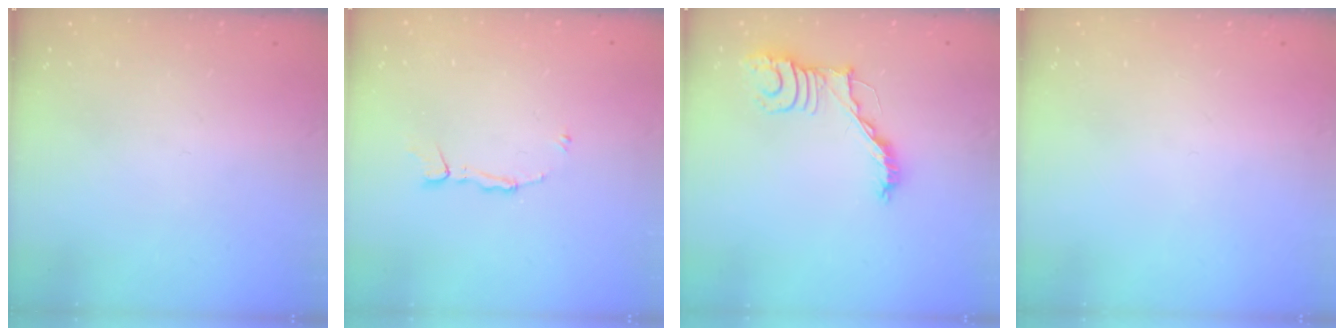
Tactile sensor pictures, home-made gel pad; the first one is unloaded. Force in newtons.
{"total": 4.0, "press": 3.9, "slide": 0.5}
{"total": 12.2, "press": 12.2, "slide": 1.0}
{"total": 0.0}